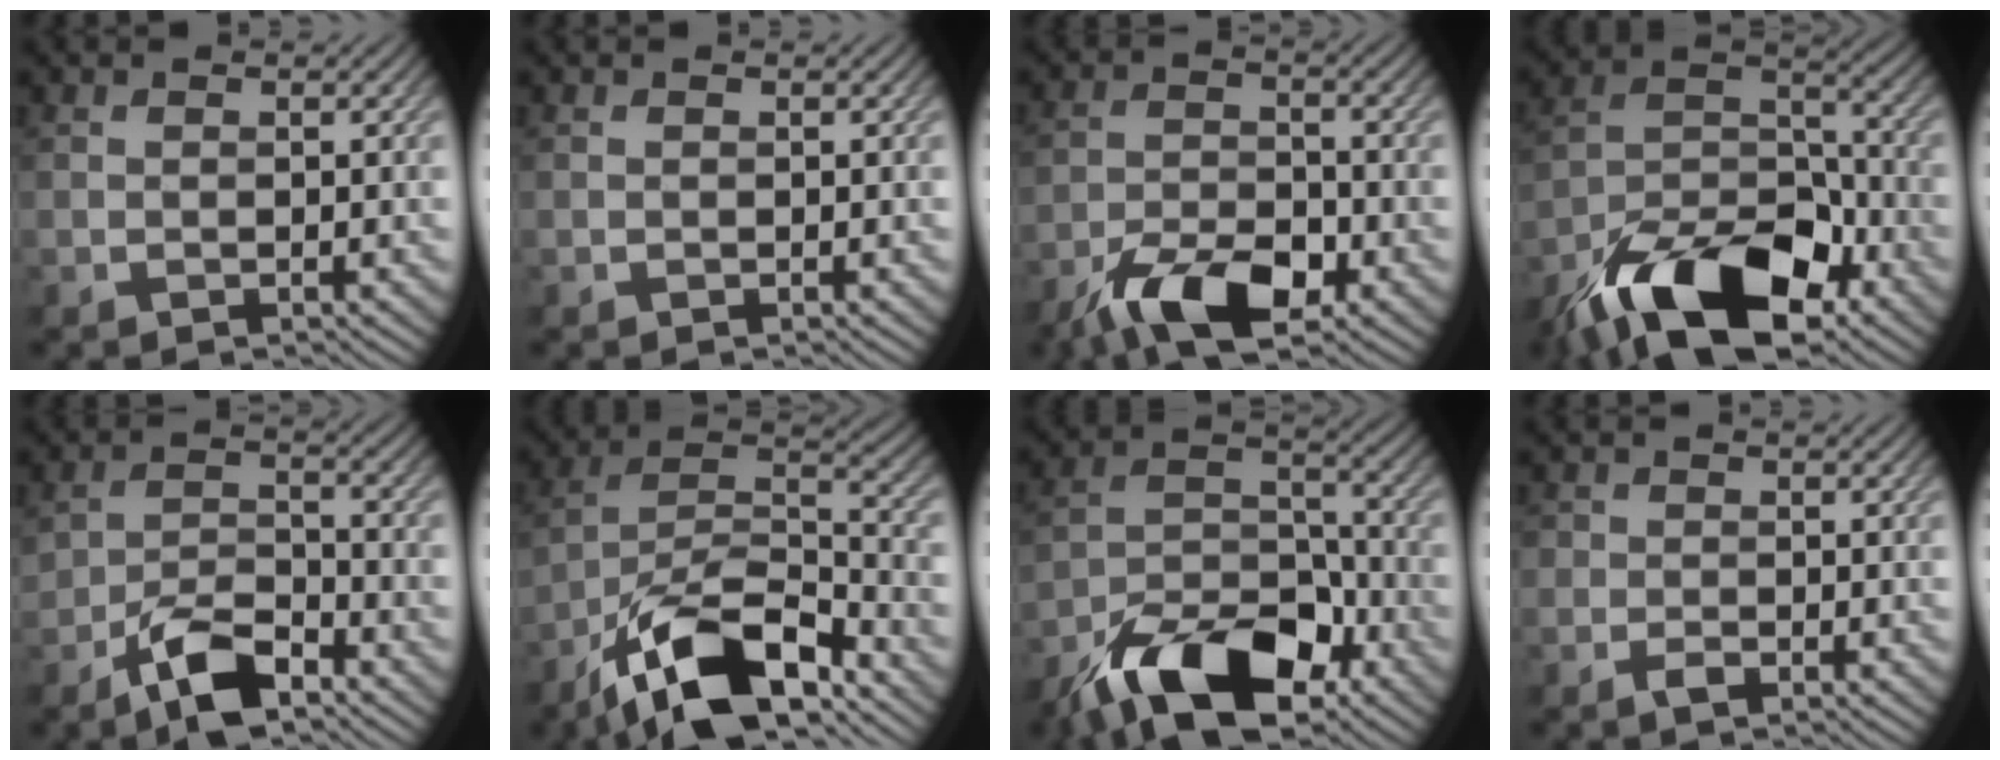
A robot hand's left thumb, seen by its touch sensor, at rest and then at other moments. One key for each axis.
{"total": 0.0}
{"total": 9.1, "fx": -6.0, "fy": 3.6, "fz": 5.9, "tx": -0.107, "ty": -0.004, "tz": -0.116}
{"total": 16.2, "fx": -10.6, "fy": 7.3, "fz": 9.7, "tx": -0.193, "ty": -0.015, "tz": -0.200}
{"total": 5.9, "fx": -4.0, "fy": 2.6, "fz": 3.5, "tx": -0.063, "ty": 0.008, "tz": -0.078}
{"total": 13.5, "fx": -9.3, "fy": 4.6, "fz": 8.6, "tx": -0.160, "ty": -0.007, "tz": -0.187}
{"total": 13.9, "fx": -9.4, "fy": 6.4, "fz": 8.0, "tx": -0.149, "ty": -0.004, "tz": -0.183}
{"total": 1.7, "fx": -1.0, "fy": 1.2, "fz": 0.8, "tx": -0.014, "ty": -0.001, "tz": -0.023}